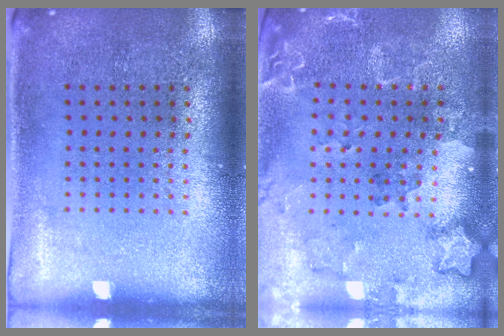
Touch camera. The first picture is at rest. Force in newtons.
{"total": 2.0, "press": 1.9, "slide": 0.5}